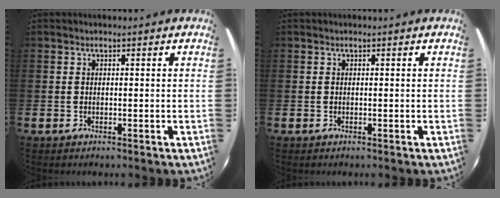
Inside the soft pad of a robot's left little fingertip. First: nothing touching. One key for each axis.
{"total": 0.0}